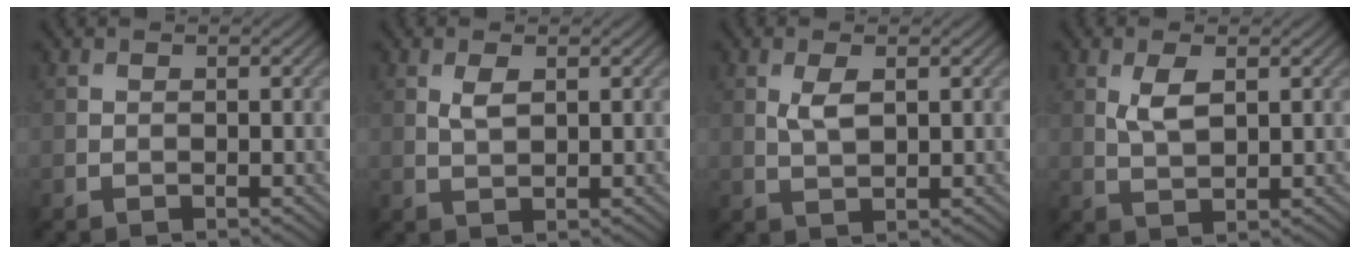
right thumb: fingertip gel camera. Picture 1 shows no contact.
{"total": 2.1, "force": [0.8, 0.9, 1.8], "torque": [-0.041, -0.002, 0.019]}
{"total": 2.9, "force": [0.9, 1.2, 2.5], "torque": [-0.058, -0.001, 0.020]}
{"total": 3.6, "force": [1.2, 1.5, 3.1], "torque": [-0.070, -0.001, 0.027]}